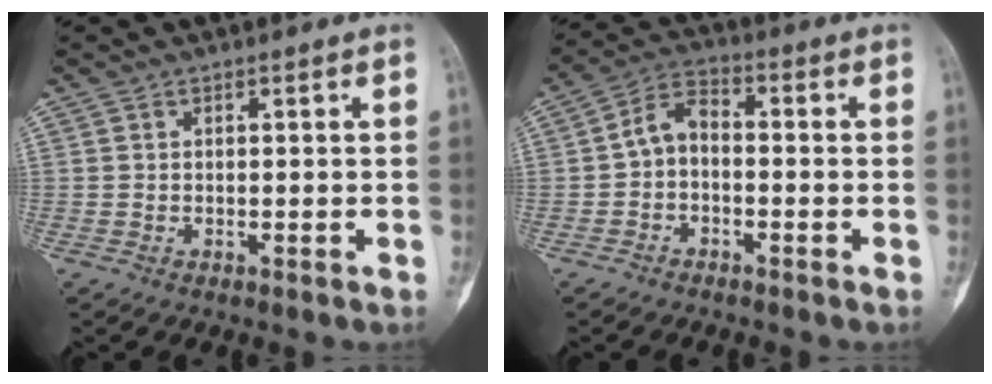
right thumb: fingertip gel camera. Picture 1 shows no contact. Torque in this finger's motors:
{"motor_torque": [0.00, 0.13, 0.53, 0.04, 0.08]}